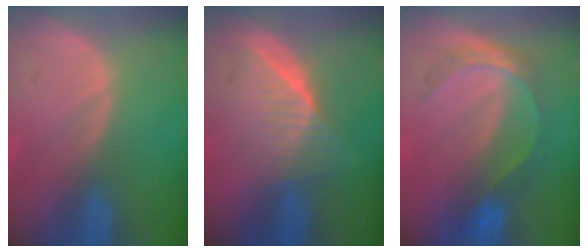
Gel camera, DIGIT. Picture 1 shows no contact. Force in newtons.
{"total": 6.5, "press": 5.9, "slide": 2.6}
{"total": 5.4, "press": 5.1, "slide": 1.7}